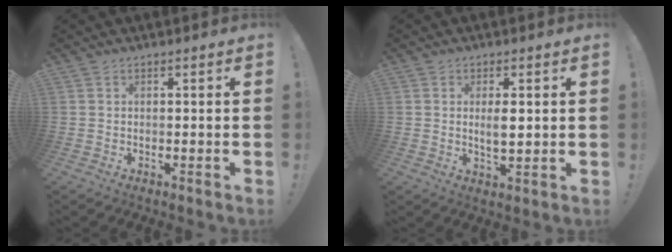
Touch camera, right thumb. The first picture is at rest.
{"total": 4.3, "force": [0.9, 1.5, 3.9], "torque": [-0.060, -0.013, 0.010]}